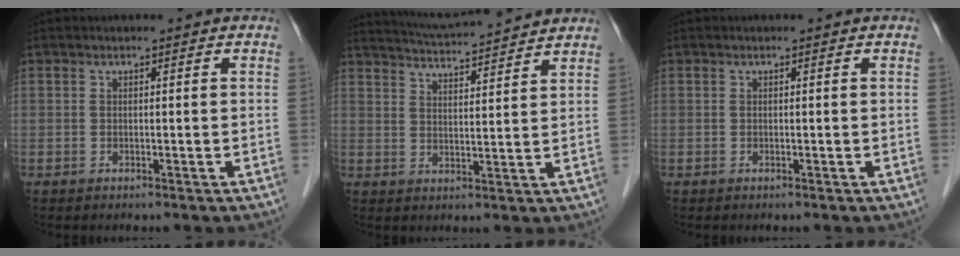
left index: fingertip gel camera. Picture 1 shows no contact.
{"total": 11.9, "force": [11.3, 0.0, 3.6], "torque": [-0.070, 0.022, 0.167]}
{"total": 0.0}